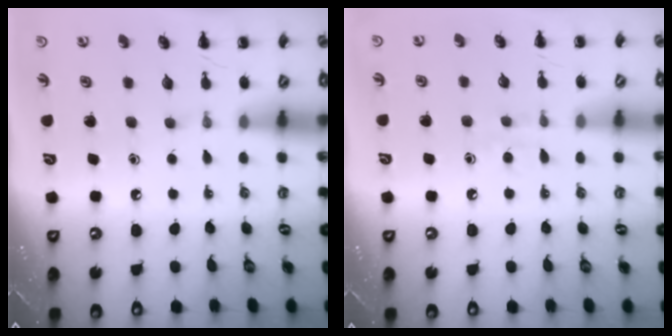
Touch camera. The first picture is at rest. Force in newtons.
{"total": 2.9, "press": 2.7, "slide": 1.1}